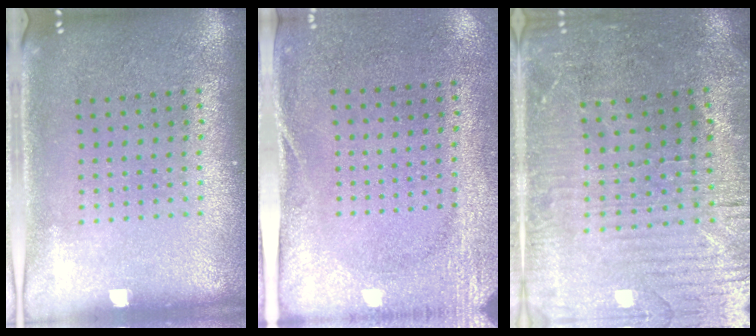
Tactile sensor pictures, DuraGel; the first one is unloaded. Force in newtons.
{"total": 2.7, "press": 2.1, "slide": 1.7}
{"total": 1.8, "press": 1.8, "slide": 0.5}